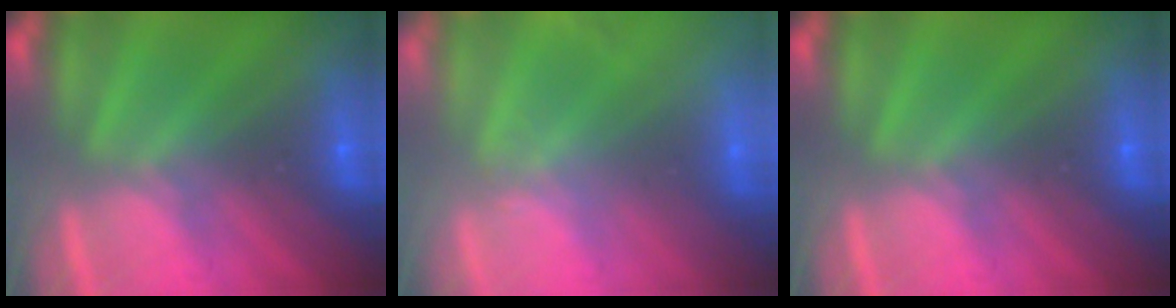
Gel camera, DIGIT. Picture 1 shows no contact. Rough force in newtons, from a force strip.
{"total": 2.6}
{"total": 0.0}